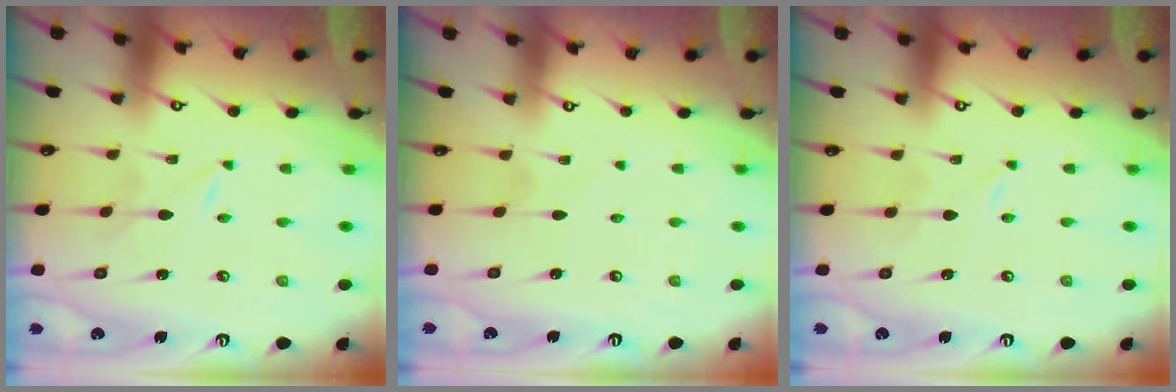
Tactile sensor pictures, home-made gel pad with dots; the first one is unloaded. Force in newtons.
{"total": 1.4, "press": 1.4, "slide": 0.1}
{"total": 0.0}